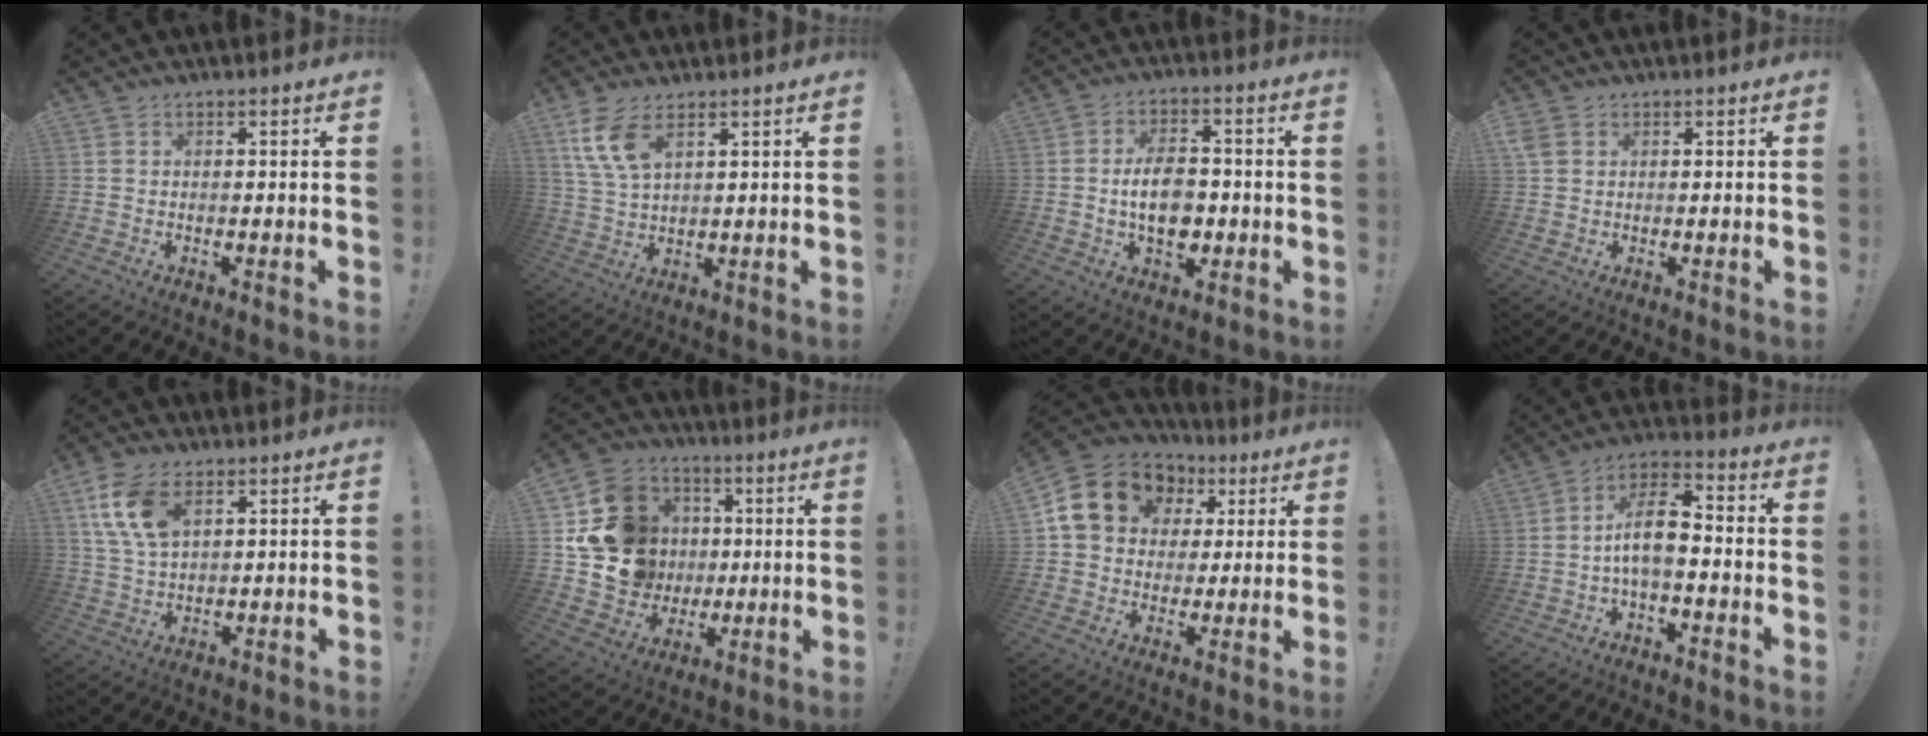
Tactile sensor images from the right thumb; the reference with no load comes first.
{"total": 9.6, "force": [5.3, 4.6, 6.5], "torque": [-0.133, -0.020, 0.097]}
{"total": 10.9, "force": [-1.1, 7.3, 8.0], "torque": [-0.131, 0.000, -0.019]}
{"total": 3.1, "force": [1.5, 2.3, 1.5], "torque": [-0.026, 0.000, 0.030]}
{"total": 11.7, "force": [5.4, 6.6, 8.0], "torque": [-0.159, -0.011, 0.103]}
{"total": 18.6, "force": [3.0, 16.7, 7.6], "torque": [-0.112, 0.002, 0.095]}
{"total": 17.1, "force": [6.2, 13.7, 8.1], "torque": [-0.127, -0.014, 0.131]}
{"total": 10.3, "force": [-1.5, 5.0, 8.9], "torque": [-0.163, 0.013, -0.024]}